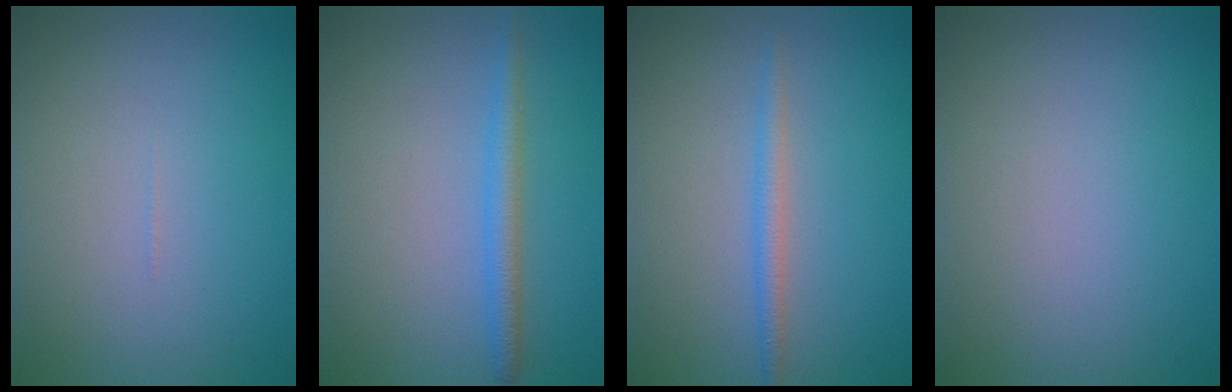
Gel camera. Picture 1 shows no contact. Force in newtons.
{"total": 2.1, "press": 2.1, "slide": 0.2}
{"total": 1.7, "press": 1.7, "slide": 0.0}
{"total": 0.0}